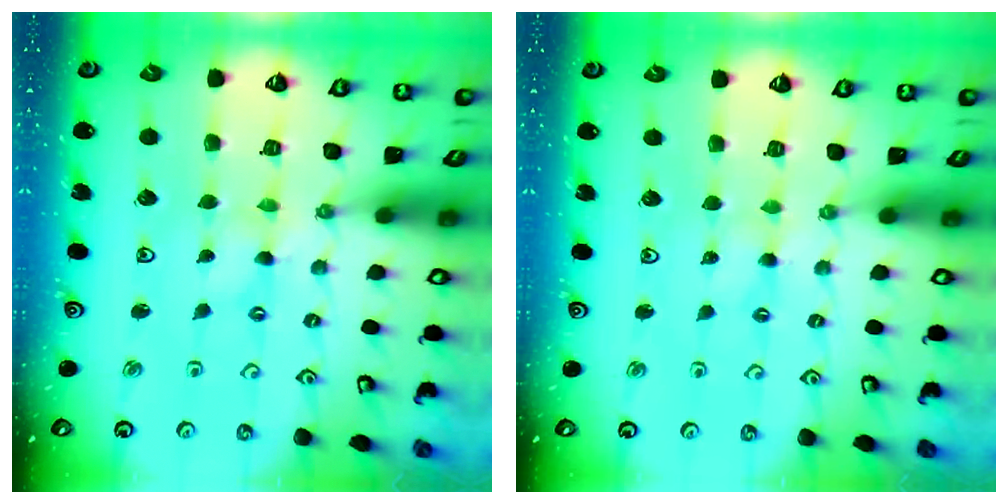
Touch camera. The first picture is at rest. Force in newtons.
{"total": 1.4, "press": 1.4, "slide": 0.3}